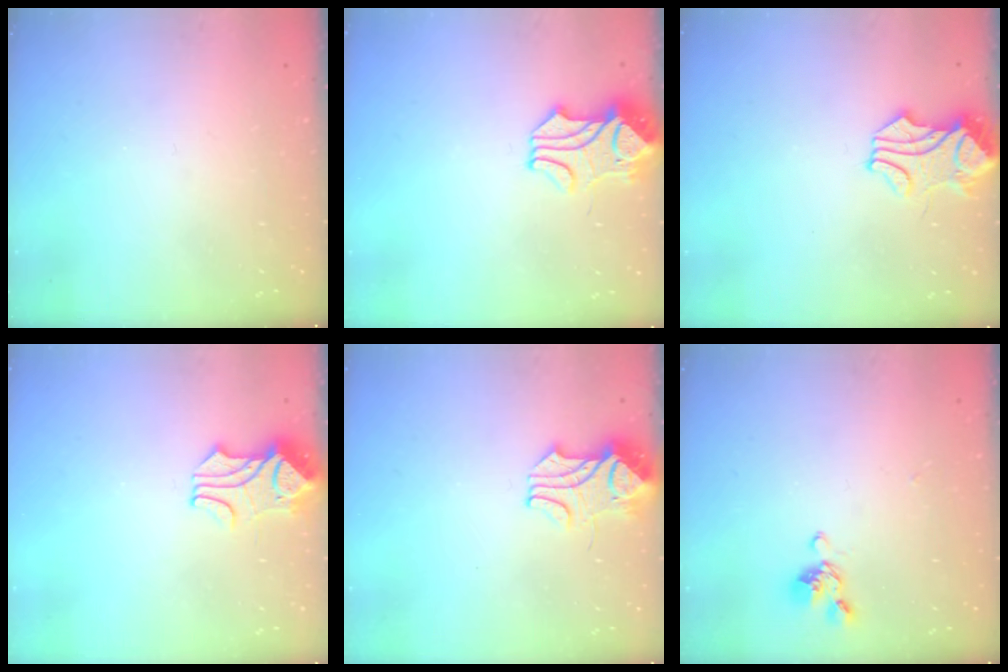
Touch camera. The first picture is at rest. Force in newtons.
{"total": 2.3, "press": 2.0, "slide": 1.1}
{"total": 1.8, "press": 1.7, "slide": 0.7}
{"total": 1.7, "press": 1.3, "slide": 1.0}
{"total": 2.4, "press": 2.2, "slide": 1.0}
{"total": 2.9, "press": 2.8, "slide": 0.8}